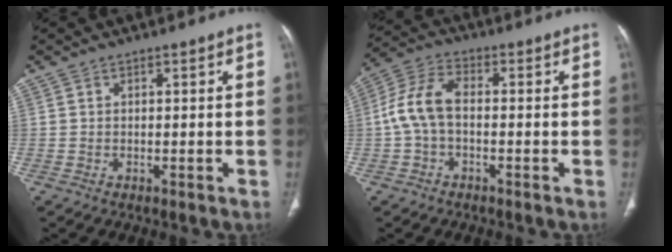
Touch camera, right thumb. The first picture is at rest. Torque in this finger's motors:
{"motor_torque": [-0.13, 1.07, 1.32, -0.55, 0.11]}